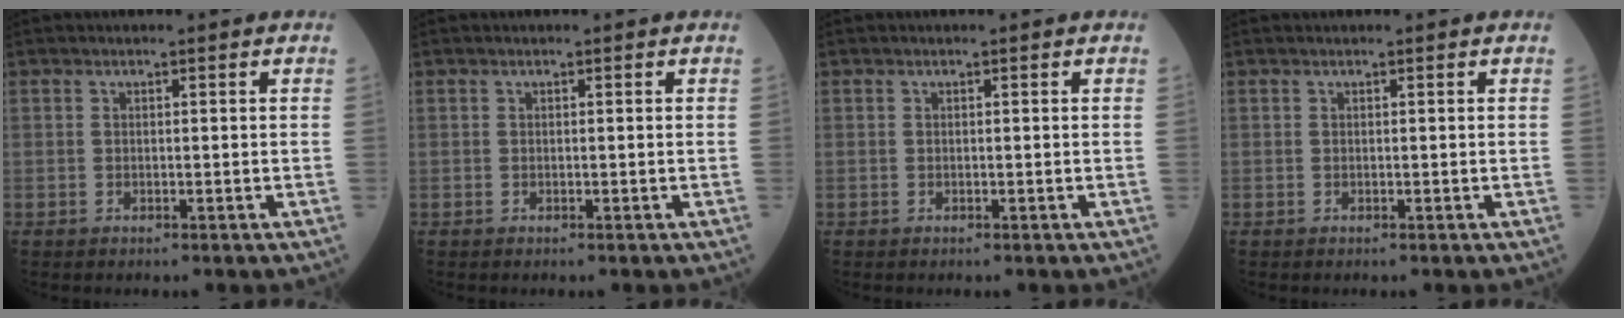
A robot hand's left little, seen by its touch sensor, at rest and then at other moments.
{"total": 0.0}
{"total": 0.0}
{"total": 0.0}